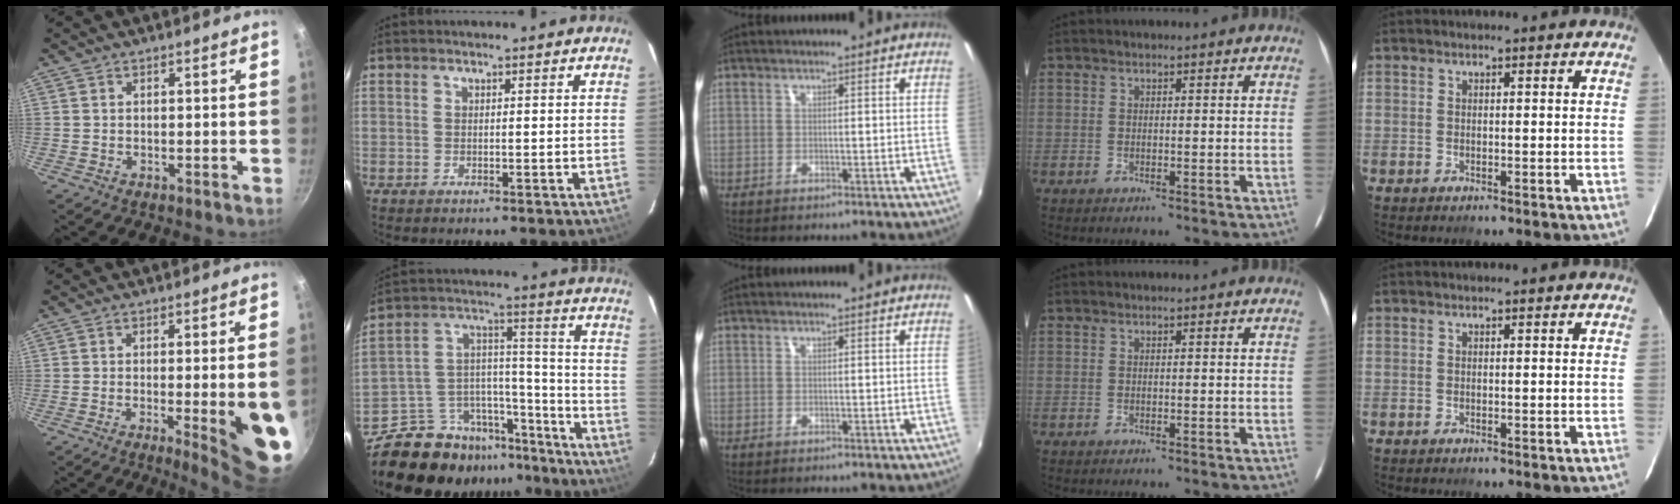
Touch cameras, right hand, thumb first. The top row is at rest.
{"thumb": {"total": 13.1, "force": [-3.2, 2.6, 12.5], "torque": [-0.137, 0.006, -0.034]}, "index": {"total": 16.6, "force": [-14.2, 8.0, 3.2], "torque": [-0.065, 0.070, -0.214]}}